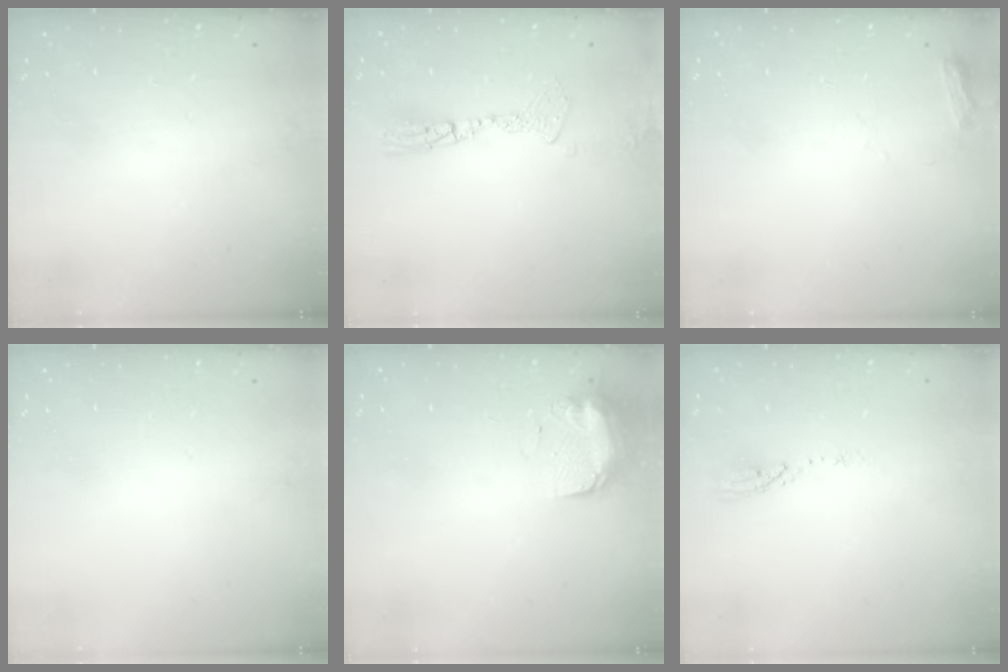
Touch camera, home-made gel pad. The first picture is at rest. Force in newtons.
{"total": 10.0, "press": 9.7, "slide": 2.6}
{"total": 4.2, "press": 4.2, "slide": 0.5}
{"total": 0.0}
{"total": 9.7, "press": 9.7, "slide": 0.7}
{"total": 4.1, "press": 4.1, "slide": 0.3}